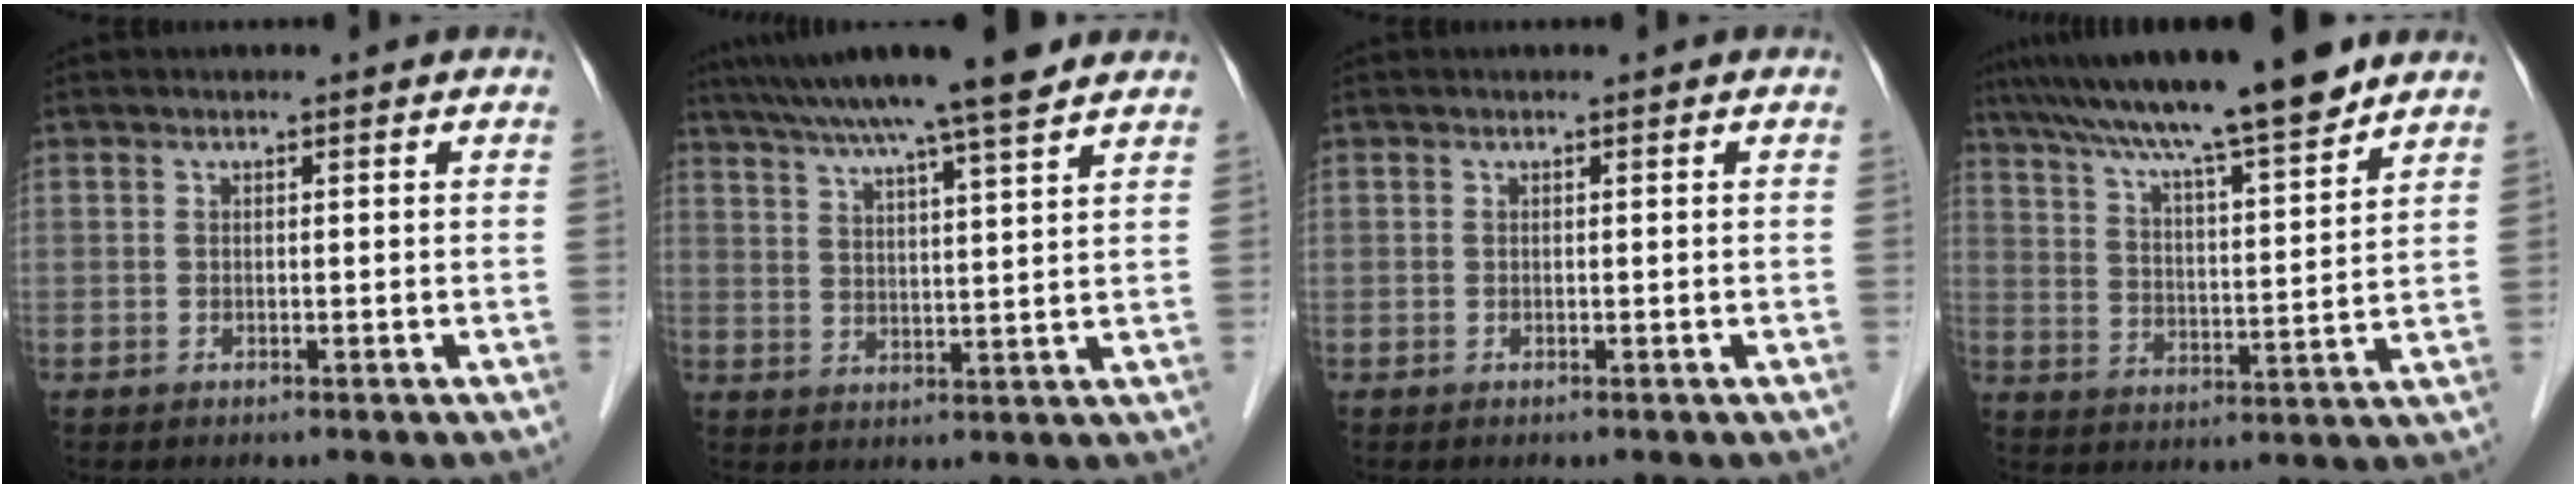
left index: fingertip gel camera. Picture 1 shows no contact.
{"total": 15.0, "force": [12.4, -0.1, 8.4], "torque": [-0.144, 0.027, 0.183]}
{"total": 0.0}
{"total": 17.2, "force": [14.2, 0.4, 9.6], "torque": [-0.158, 0.017, 0.226]}